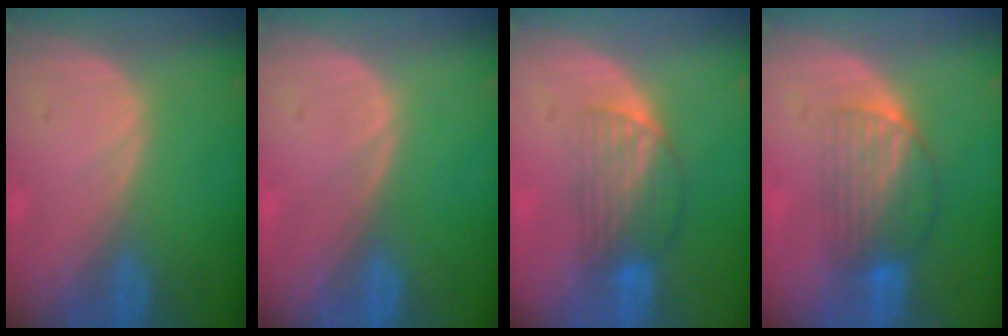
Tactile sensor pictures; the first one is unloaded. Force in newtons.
{"total": 0.0}
{"total": 6.5, "press": 5.5, "slide": 3.5}
{"total": 6.9, "press": 6.1, "slide": 3.2}